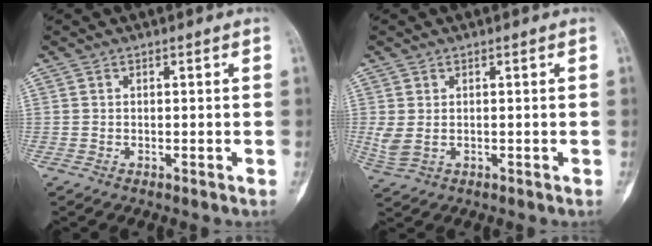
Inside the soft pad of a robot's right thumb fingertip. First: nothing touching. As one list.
[{"total": 3.1, "force": [0.2, 1.8, 2.5], "torque": [-0.070, 0.003, 0.013]}]